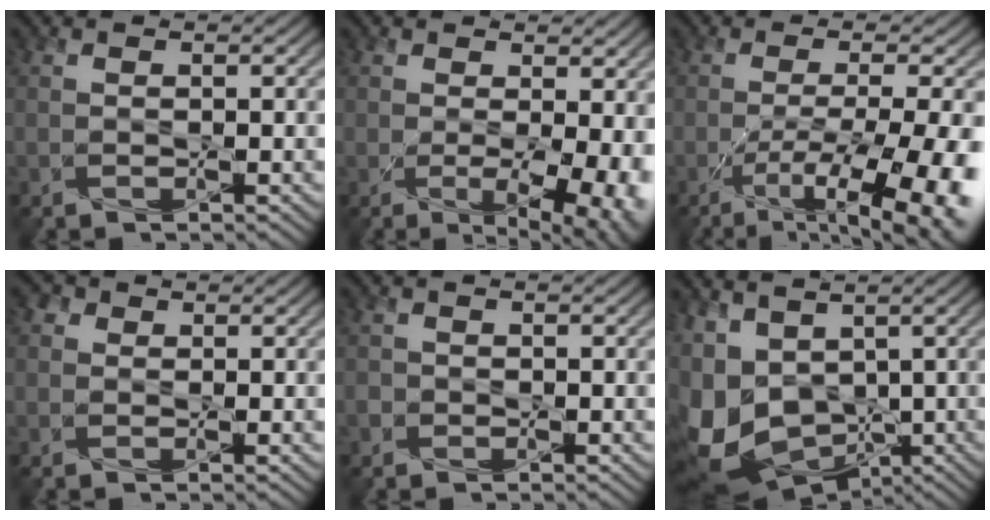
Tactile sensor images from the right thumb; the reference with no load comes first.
{"total": 8.8, "force": [-0.8, 4.3, 7.7], "torque": [-0.077, -0.016, 0.005]}
{"total": 12.4, "force": [-5.2, 3.3, 10.8], "torque": [-0.156, -0.019, -0.069]}
{"total": 2.0, "force": [0.6, 1.9, 0.3], "torque": [-0.016, 0.006, -0.001]}
{"total": 1.1, "force": [-0.6, 0.8, -0.4], "torque": [0.008, -0.004, -0.015]}
{"total": 12.1, "force": [-1.9, 8.7, 8.2], "torque": [-0.201, -0.032, 0.001]}